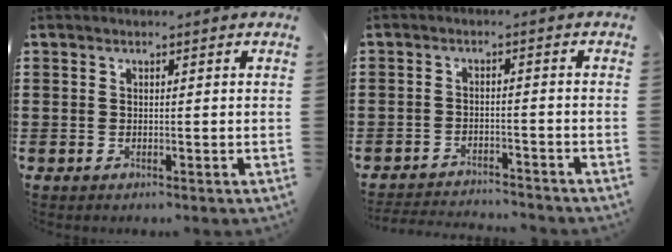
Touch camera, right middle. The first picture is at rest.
{"total": 3.0, "force": [-3.0, 0.2, 0.1], "torque": [-0.007, 0.001, -0.064]}